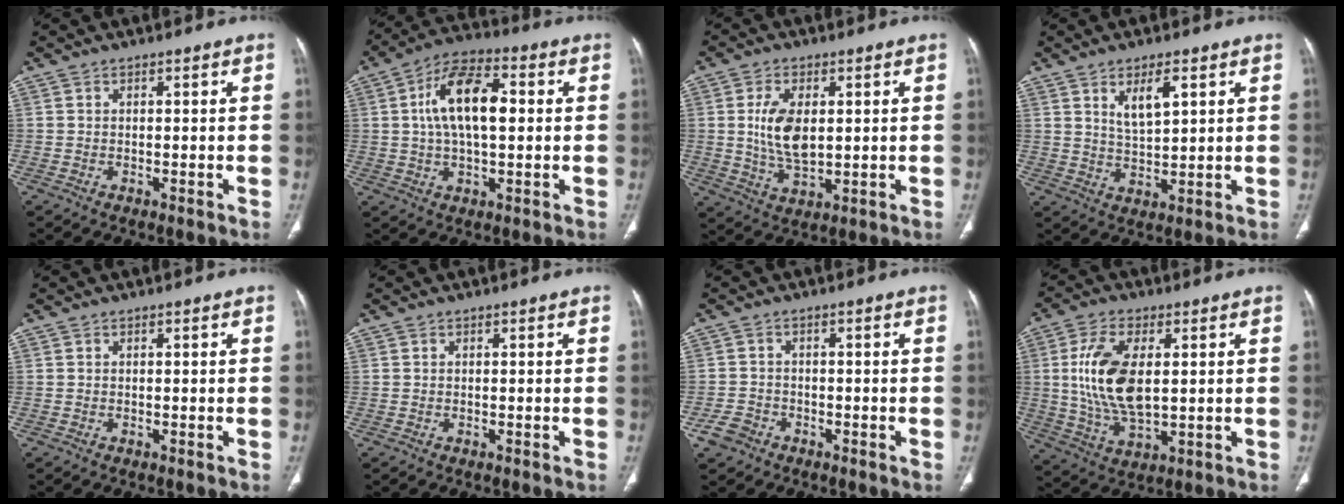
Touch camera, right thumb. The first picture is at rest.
{"total": 13.2, "force": [1.8, 6.4, 11.4], "torque": [-0.199, 0.018, 0.024]}
{"total": 9.0, "force": [1.2, 4.9, 7.5], "torque": [-0.140, -0.011, 0.031]}
{"total": 6.3, "force": [2.9, 2.4, 5.1], "torque": [-0.085, -0.021, 0.058]}
{"total": 0.0}
{"total": 0.0}
{"total": 3.3, "force": [-1.9, 2.5, 0.9], "torque": [-0.013, 0.013, -0.034]}
{"total": 13.8, "force": [1.9, 6.9, 11.8], "torque": [-0.237, -0.011, 0.042]}